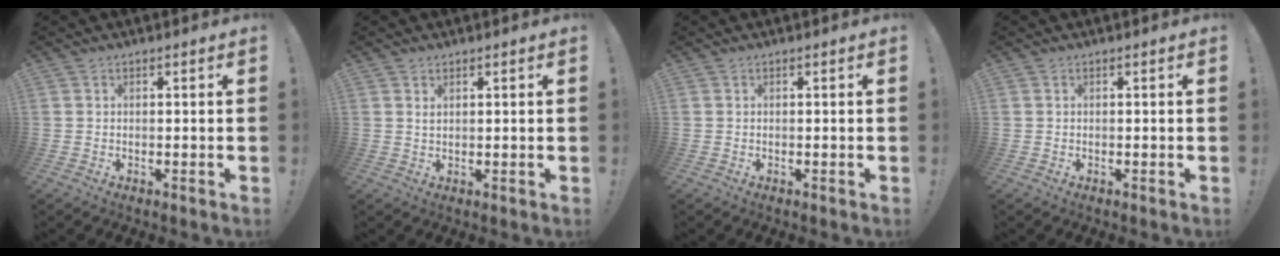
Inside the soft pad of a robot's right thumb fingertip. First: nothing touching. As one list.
[{"total": 1.5, "force": [1.2, 0.7, 0.7], "torque": [0.001, -0.006, 0.018]}, {"total": 0.0}, {"total": 0.0}]